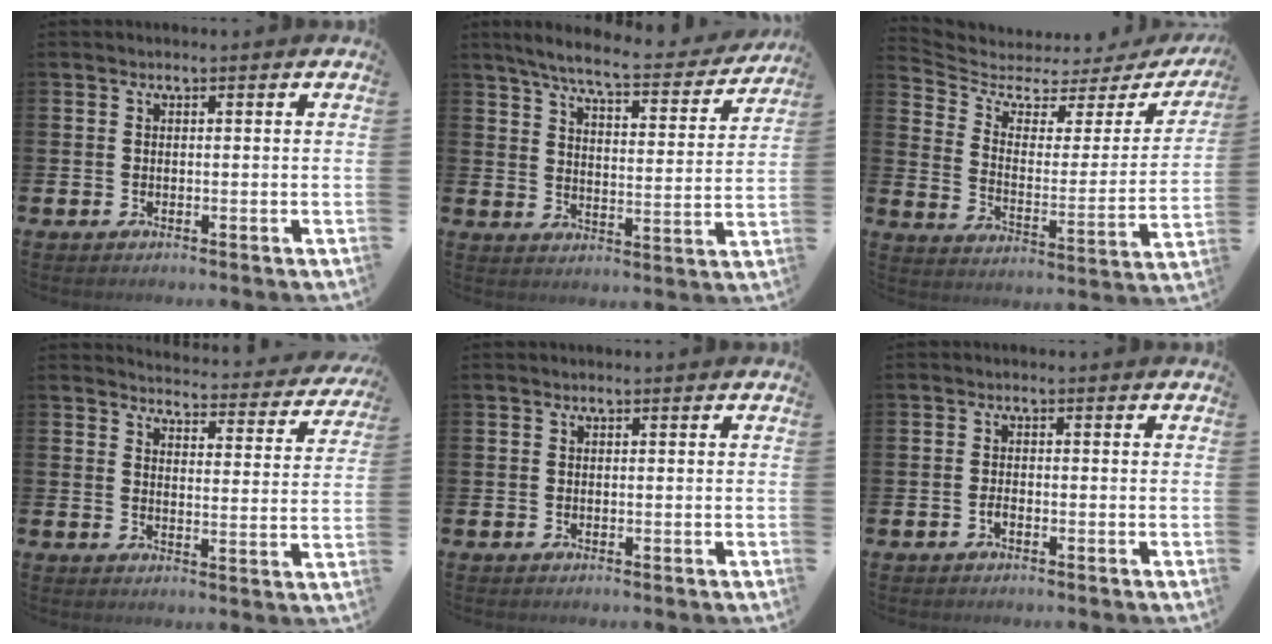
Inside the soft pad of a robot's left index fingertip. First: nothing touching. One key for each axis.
{"total": 7.3, "fx": 6.6, "fy": 0.7, "fz": 3.1, "tx": -0.078, "ty": -0.042, "tz": 0.107}
{"total": 4.2, "fx": 3.3, "fy": 2.2, "fz": 1.3, "tx": -0.053, "ty": -0.032, "tz": 0.044}
{"total": 3.6, "fx": 3.6, "fy": 0.5, "fz": 0.4, "tx": -0.011, "ty": -0.036, "tz": 0.054}
{"total": 0.0}
{"total": 1.0, "fx": -0.6, "fy": 0.4, "fz": 0.7, "tx": -0.020, "ty": 0.001, "tz": -0.011}